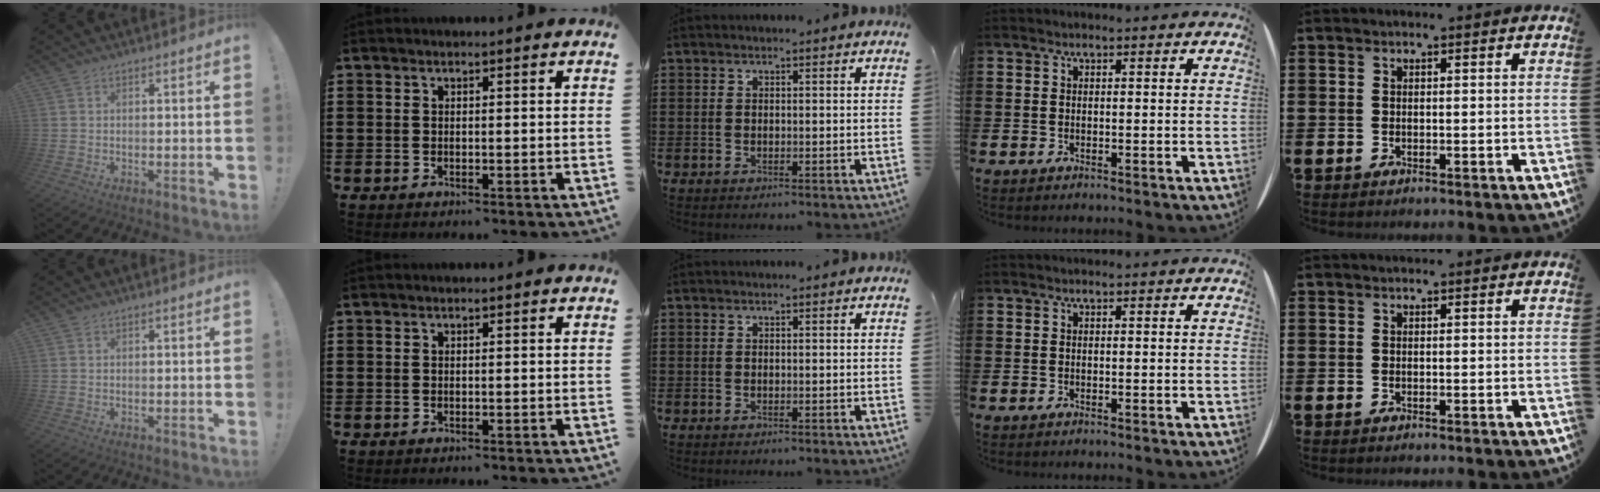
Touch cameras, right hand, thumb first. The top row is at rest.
{}